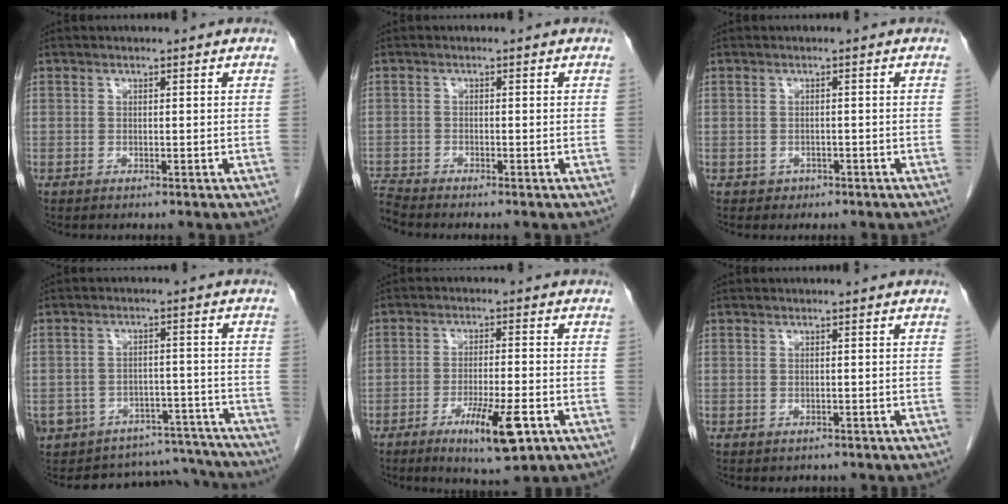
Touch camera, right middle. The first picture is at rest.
{"total": 2.4, "force": [-2.3, -0.6, -0.2], "torque": [-0.007, -0.019, -0.046]}
{"total": 1.3, "force": [-0.7, 1.1, 0.1], "torque": [-0.001, 0.004, -0.007]}
{"total": 19.7, "force": [-17.2, 8.0, 5.0], "torque": [-0.105, 0.031, -0.213]}
{"total": 8.4, "force": [-4.0, 1.1, 7.3], "torque": [-0.124, -0.015, -0.060]}
{"total": 0.8, "force": [-0.6, 0.6, 0.1], "torque": [-0.007, 0.001, -0.006]}